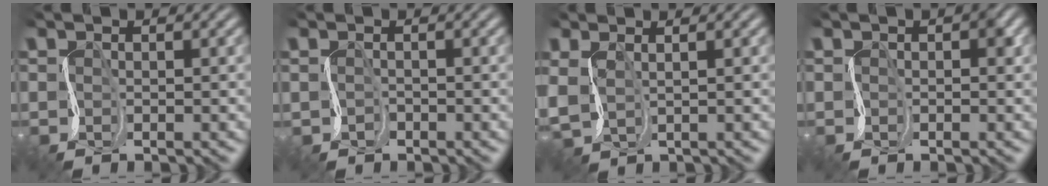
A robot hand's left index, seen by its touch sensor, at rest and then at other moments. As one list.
[{"total": 1.1, "force": [0.2, -0.2, -1.0], "torque": [0.006, 0.000, -0.001]}, {"total": 1.7, "force": [1.2, 0.9, 0.7], "torque": [-0.023, 0.009, 0.029]}, {"total": 0.7, "force": [0.4, 0.1, 0.6], "torque": [-0.016, 0.007, -0.001]}]